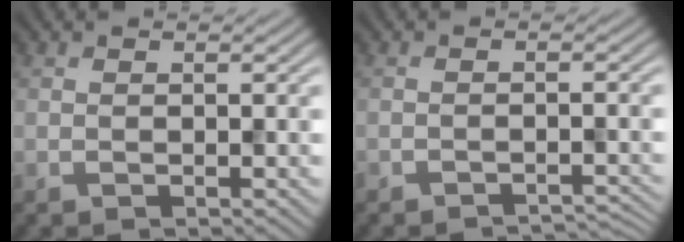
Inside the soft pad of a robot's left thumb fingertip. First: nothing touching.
{"total": 2.2, "force": [-2.1, 0.2, 0.4], "torque": [0.000, -0.001, -0.030]}